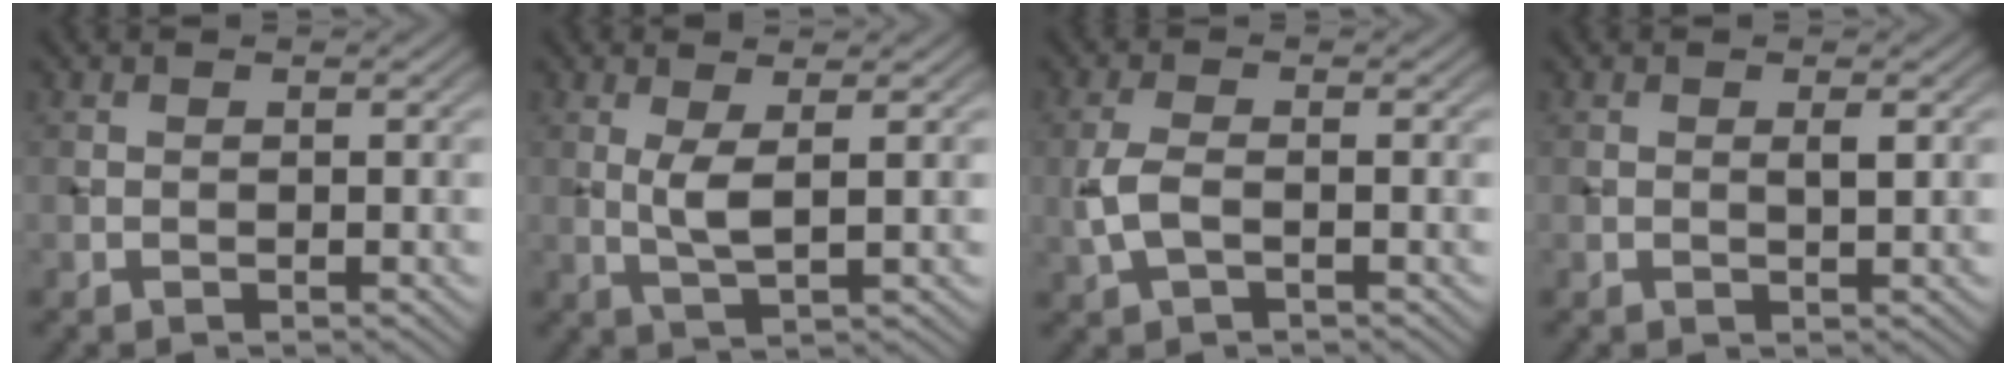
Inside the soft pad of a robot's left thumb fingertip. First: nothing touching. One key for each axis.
{"total": 3.2, "fx": 0.9, "fy": 0.6, "fz": 3.0, "tx": -0.067, "ty": -0.003, "tz": 0.020}
{"total": 3.7, "fx": -0.8, "fy": 1.8, "fz": 3.1, "tx": -0.085, "ty": -0.001, "tz": -0.022}
{"total": 1.1, "fx": 0.3, "fy": 0.2, "fz": 1.0, "tx": -0.018, "ty": -0.002, "tz": 0.004}